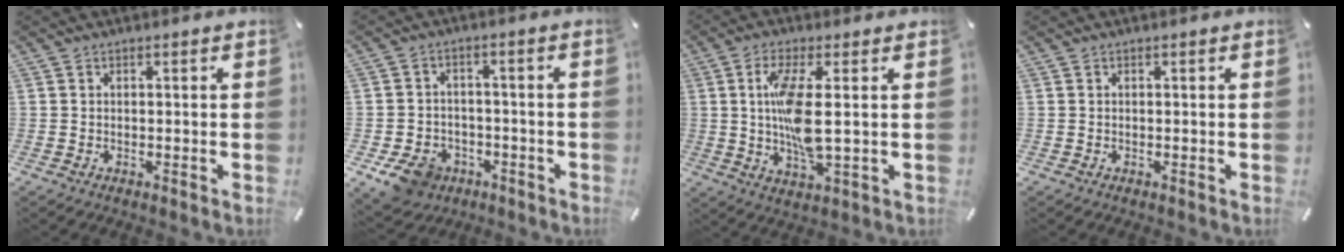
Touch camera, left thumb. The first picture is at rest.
{"total": 8.8, "force": [-4.7, 6.4, 3.6], "torque": [-0.074, 0.032, -0.086]}
{"total": 11.1, "force": [0.9, 2.9, 10.6], "torque": [-0.228, -0.015, 0.010]}
{"total": 0.0}